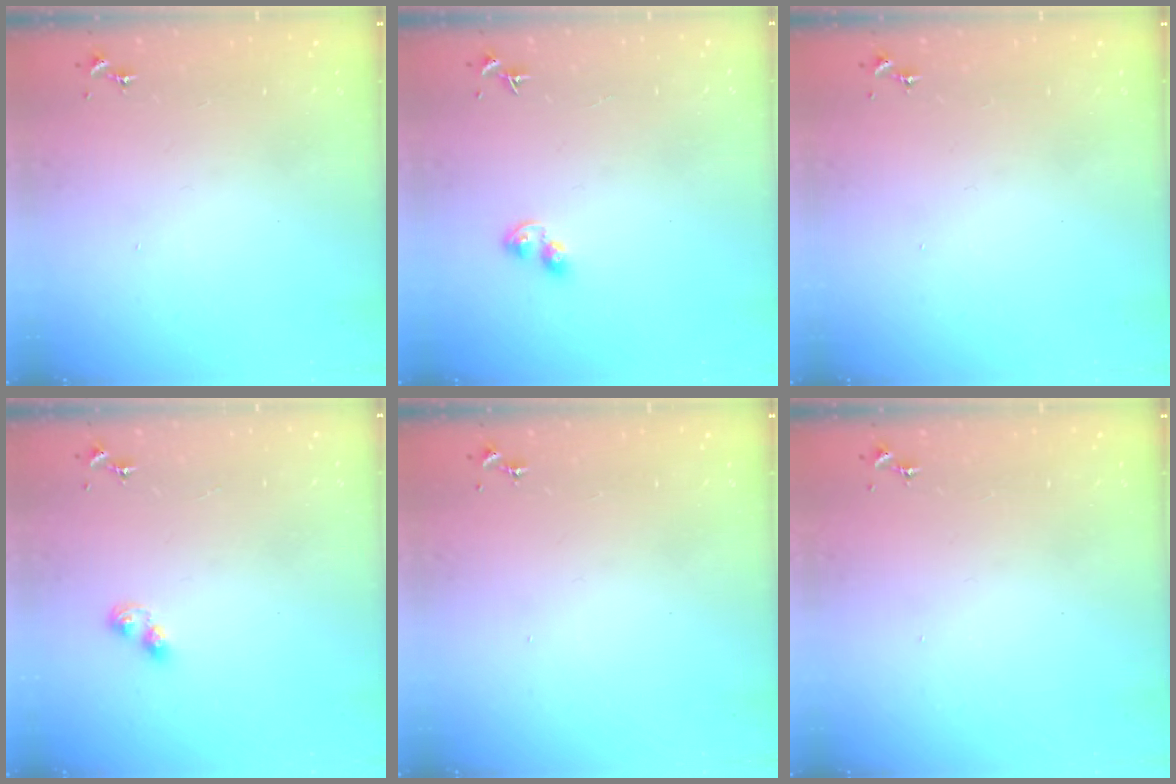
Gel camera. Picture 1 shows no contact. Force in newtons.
{"total": 5.0, "press": 5.0, "slide": 0.5}
{"total": 0.0}
{"total": 4.3, "press": 4.3, "slide": 0.4}
{"total": 0.0}
{"total": 0.0}